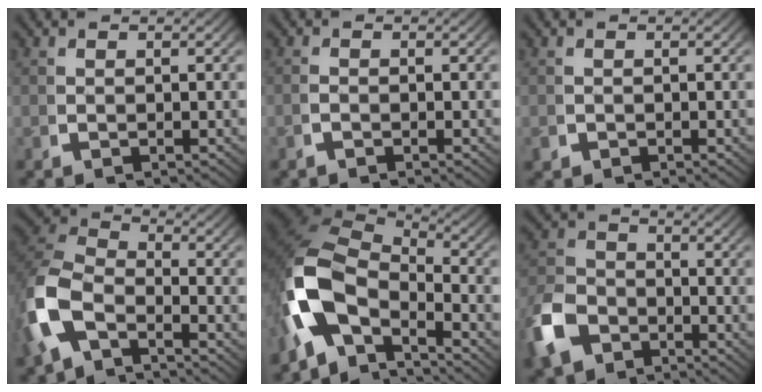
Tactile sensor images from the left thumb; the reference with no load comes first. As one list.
[{"total": 0.7, "force": [-0.7, 0.1, 0.2], "torque": [-0.006, -0.002, -0.014]}, {"total": 1.0, "force": [-0.5, 0.8, 0.2], "torque": [-0.010, -0.010, -0.005]}, {"total": 8.7, "force": [-1.5, 6.5, 5.7], "torque": [-0.139, -0.009, -0.033]}, {"total": 13.0, "force": [-1.3, 8.6, 9.7], "torque": [-0.238, -0.033, -0.017]}, {"total": 7.2, "force": [-3.9, 5.2, 3.1], "torque": [-0.085, -0.024, -0.061]}]